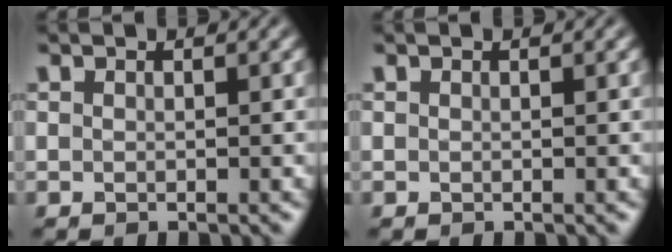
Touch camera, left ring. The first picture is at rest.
{"total": 0.0}